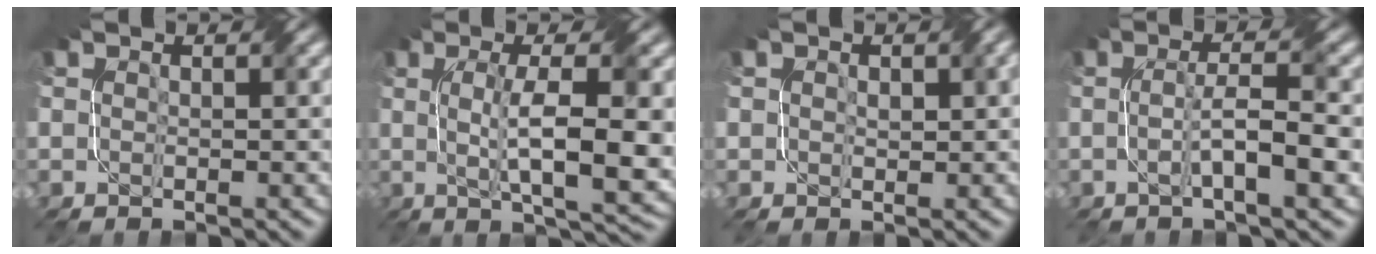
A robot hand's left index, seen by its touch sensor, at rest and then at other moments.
{"total": 8.8, "force": [0.0, 2.0, 8.6], "torque": [-0.133, -0.001, 0.005]}
{"total": 1.5, "force": [0.6, 1.0, 1.0], "torque": [-0.016, 0.000, 0.012]}
{"total": 4.6, "force": [-0.7, 0.6, 4.5], "torque": [-0.079, 0.009, -0.016]}